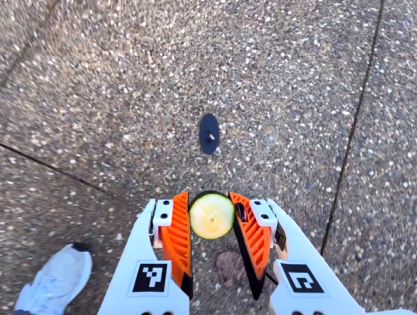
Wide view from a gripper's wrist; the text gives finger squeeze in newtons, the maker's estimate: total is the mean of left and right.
{"total": 10.3, "left": 10.3, "right": 10.4}